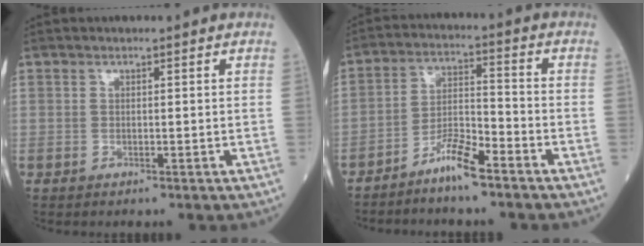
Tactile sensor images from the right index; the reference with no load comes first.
{"total": 6.3, "force": [-4.9, 0.6, 3.9], "torque": [-0.074, -0.001, -0.096]}